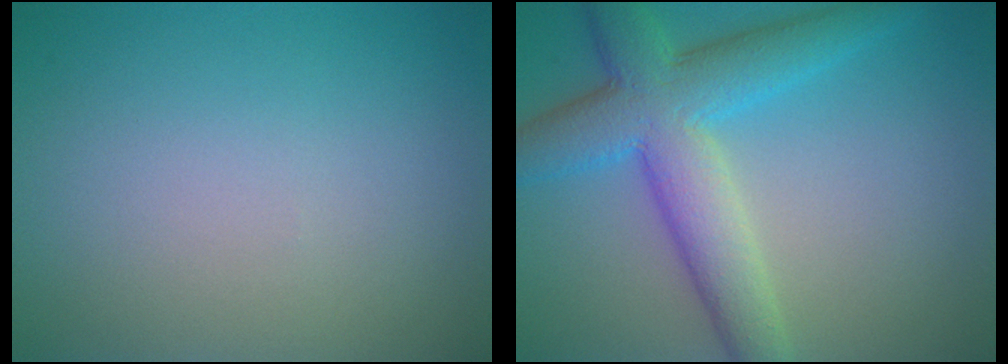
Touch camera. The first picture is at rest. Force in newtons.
{"total": 7.6, "press": 7.6, "slide": 0.1}